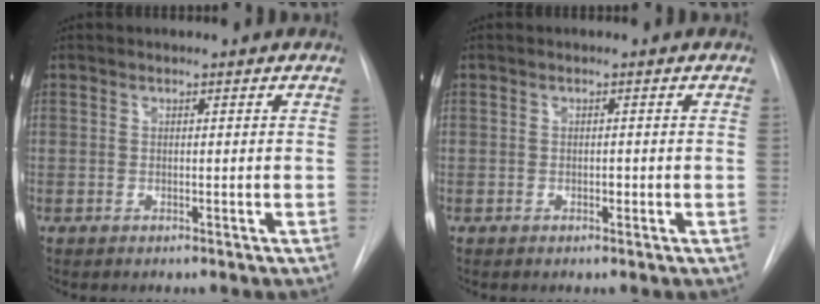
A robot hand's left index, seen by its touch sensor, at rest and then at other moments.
{"total": 0.6, "force": [-0.2, 0.4, 0.4], "torque": [-0.006, 0.001, -0.004]}